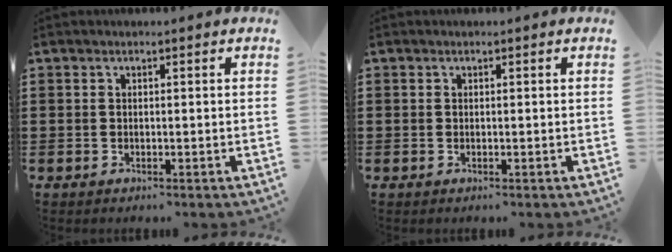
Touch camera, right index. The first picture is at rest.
{"total": 0.0}